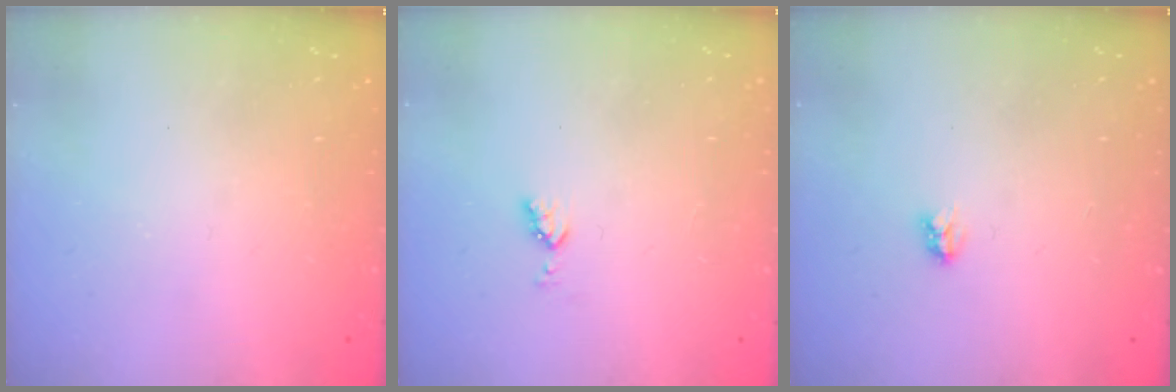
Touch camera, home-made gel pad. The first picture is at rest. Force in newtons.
{"total": 3.5, "press": 3.4, "slide": 0.9}
{"total": 2.9, "press": 2.9, "slide": 0.3}